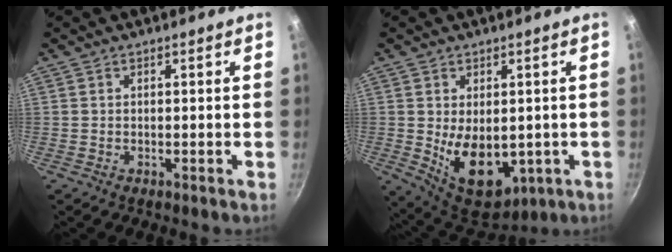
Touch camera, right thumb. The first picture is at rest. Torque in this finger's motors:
{"motor_torque": [-0.33, 1.02, 0.54, 0.72, 0.36]}